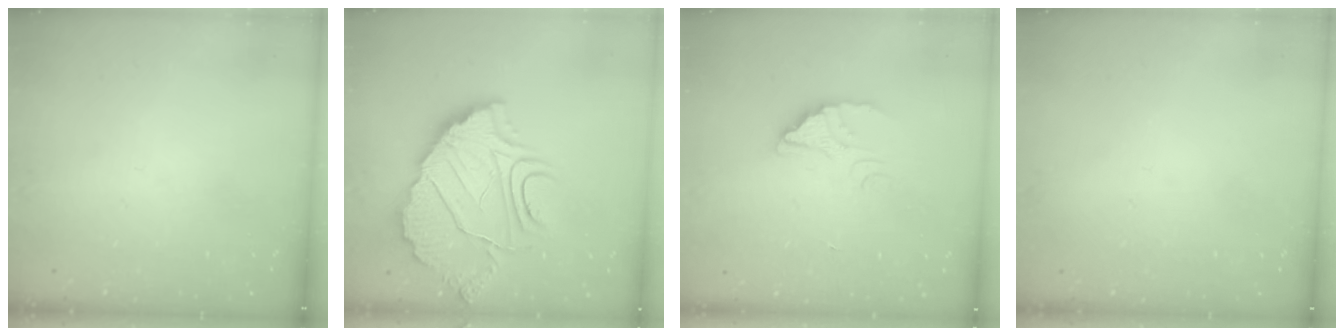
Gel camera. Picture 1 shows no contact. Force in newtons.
{"total": 14.3, "press": 14.2, "slide": 1.1}
{"total": 2.1, "press": 2.1, "slide": 0.2}
{"total": 2.3, "press": 2.3, "slide": 0.1}